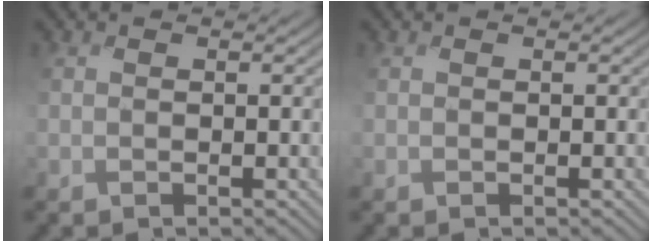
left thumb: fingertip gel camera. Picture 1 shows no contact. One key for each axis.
{"total": 0.0}